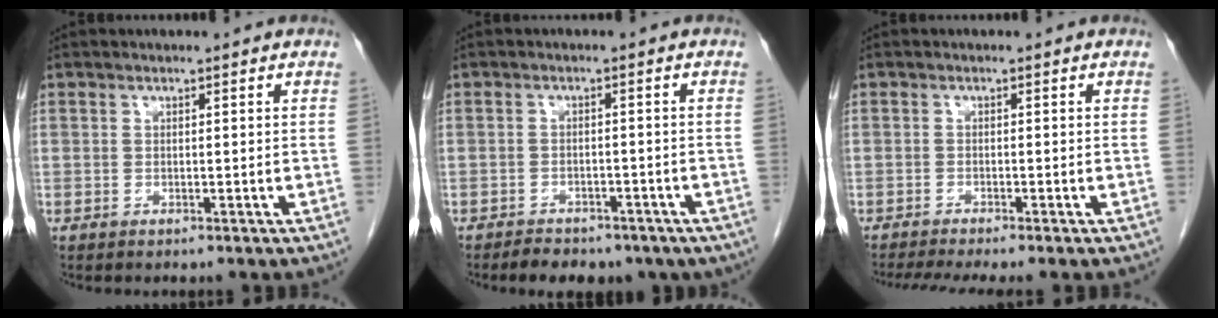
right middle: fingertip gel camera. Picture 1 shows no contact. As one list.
[{"total": 8.6, "force": [-6.3, 4.4, 3.8], "torque": [-0.051, 0.009, -0.072]}, {"total": 5.9, "force": [-5.0, -0.2, 3.2], "torque": [-0.046, -0.013, -0.081]}]